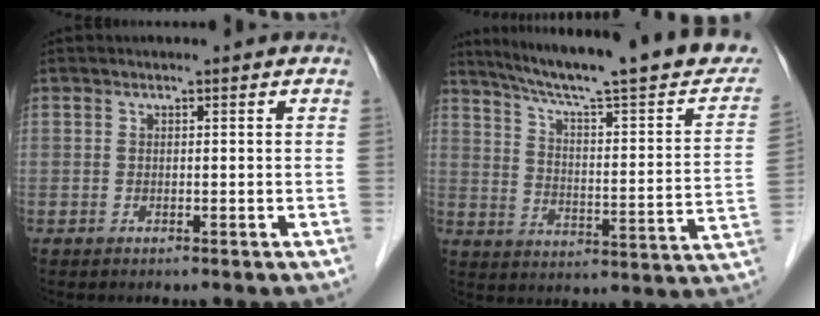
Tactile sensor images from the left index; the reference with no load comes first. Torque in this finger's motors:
{"motor_torque": [-0.80, -0.83, 0.24, 0.04]}